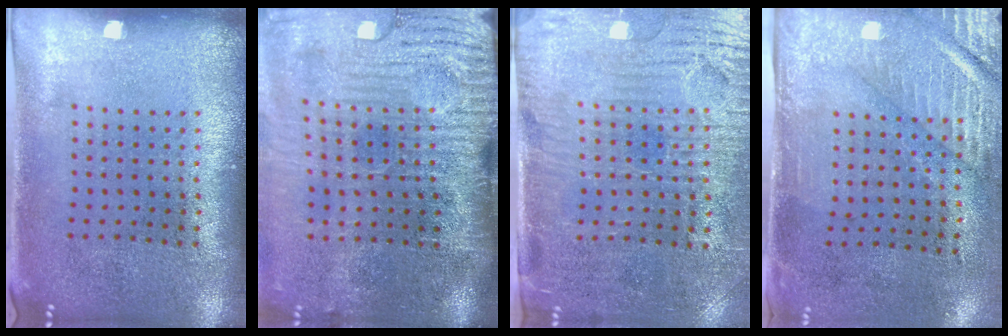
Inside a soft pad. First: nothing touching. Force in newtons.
{"total": 4.8, "press": 3.9, "slide": 2.8}
{"total": 3.9, "press": 3.5, "slide": 1.7}
{"total": 2.9, "press": 2.4, "slide": 1.6}